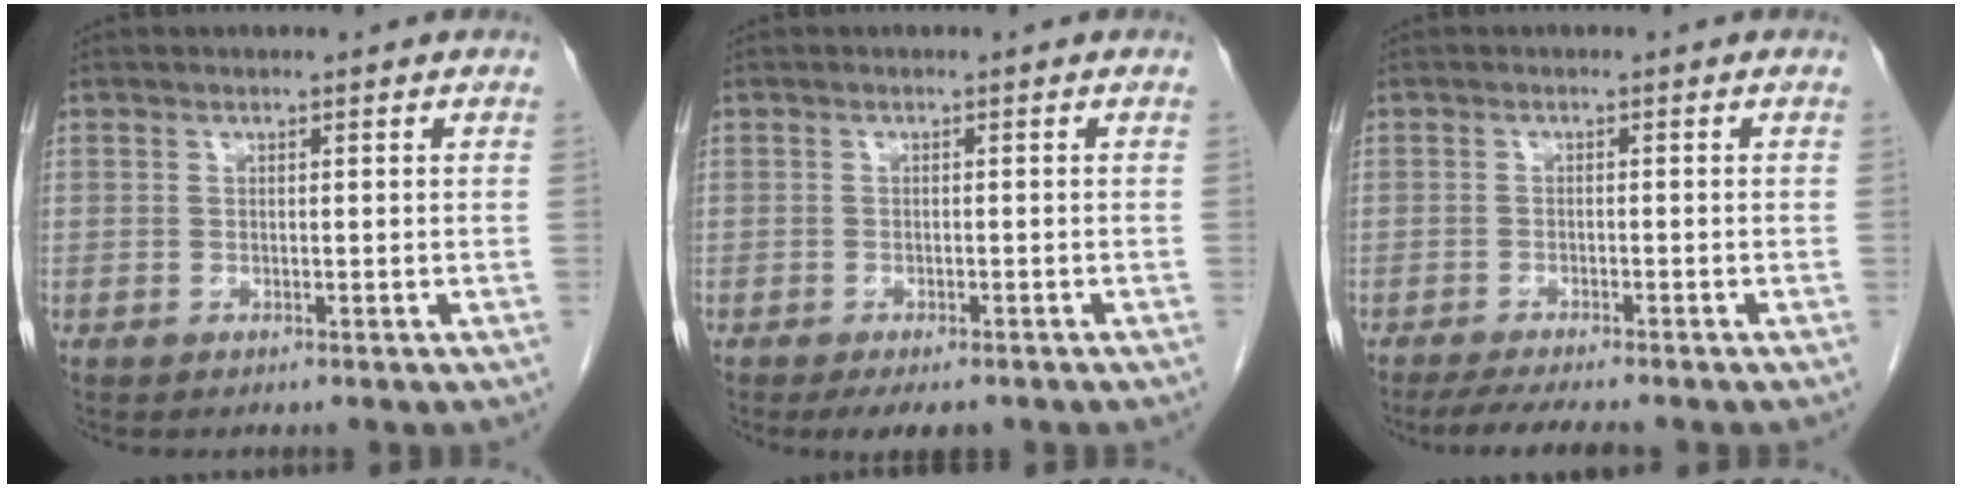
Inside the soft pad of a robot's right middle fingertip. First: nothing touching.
{"total": 4.7, "force": [-3.5, 1.7, 2.5], "torque": [-0.031, -0.008, -0.048]}
{"total": 6.3, "force": [-5.3, 0.6, 3.3], "torque": [-0.052, -0.016, -0.082]}